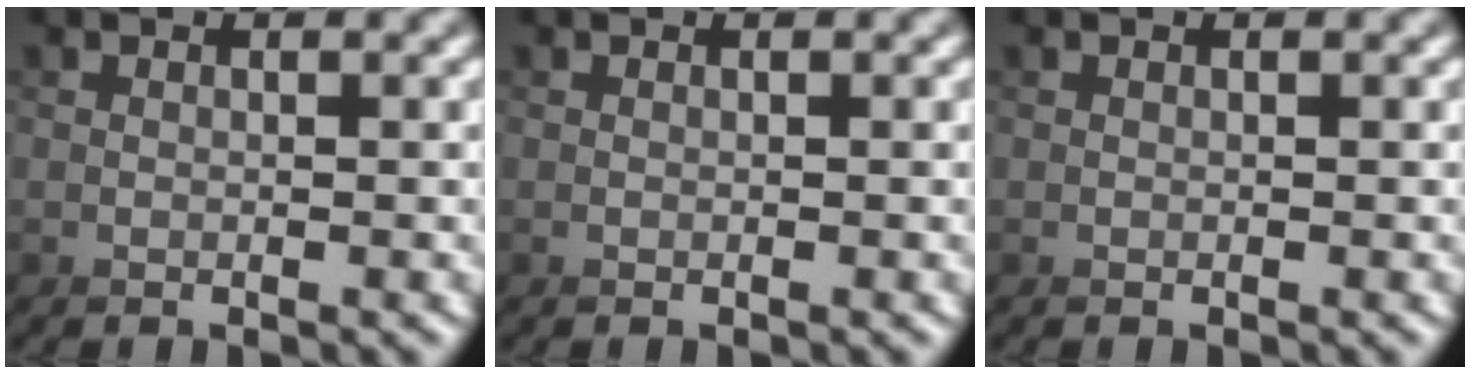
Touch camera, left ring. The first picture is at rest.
{"total": 0.0}
{"total": 0.0}